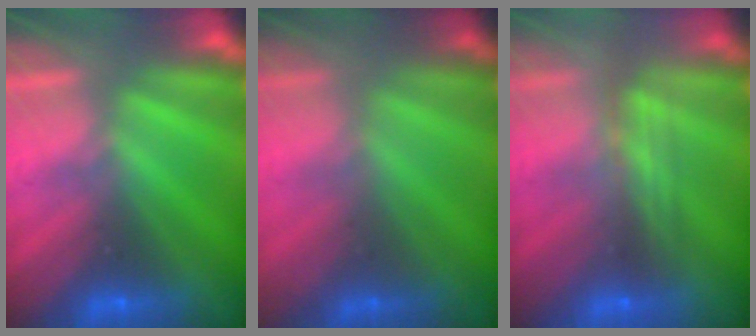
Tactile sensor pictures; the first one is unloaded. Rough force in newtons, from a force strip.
{"total": 1.8}
{"total": 2.4}